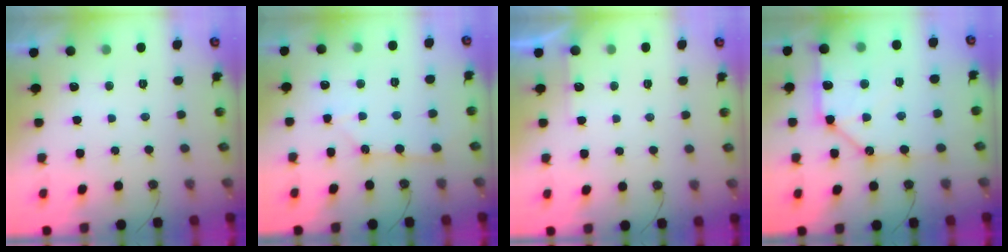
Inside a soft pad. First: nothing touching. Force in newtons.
{"total": 2.7, "press": 2.7, "slide": 0.3}
{"total": 2.5, "press": 2.5, "slide": 0.4}
{"total": 14.7, "press": 14.6, "slide": 1.6}